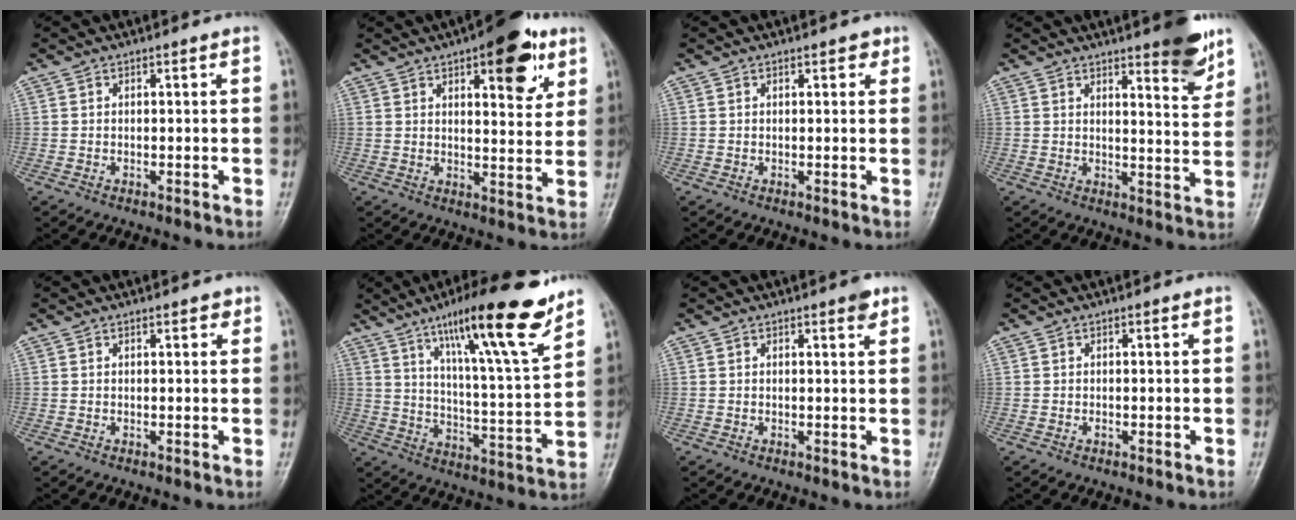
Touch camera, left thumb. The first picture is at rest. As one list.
[{"total": 12.9, "force": [6.5, 5.0, 9.9], "torque": [-0.097, -0.024, 0.083]}, {"total": 1.8, "force": [1.0, 0.9, 1.2], "torque": [-0.007, -0.002, 0.010]}, {"total": 8.9, "force": [6.1, 1.9, 6.3], "torque": [-0.060, -0.039, 0.079]}, {"total": 1.4, "force": [0.8, 0.7, 0.9], "torque": [-0.006, -0.001, 0.007]}, {"total": 20.1, "force": [13.3, 2.6, 14.8], "torque": [-0.210, -0.064, 0.212]}, {"total": 1.7, "force": [1.1, 0.4, 1.3], "torque": [-0.017, -0.005, 0.013]}, {"total": 0.5, "force": [-0.1, 0.3, 0.5], "torque": [-0.006, 0.002, 0.000]}]